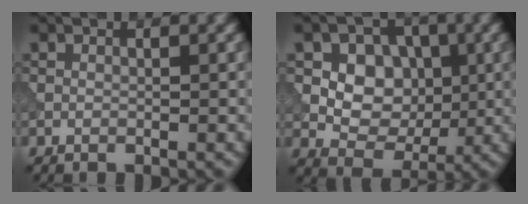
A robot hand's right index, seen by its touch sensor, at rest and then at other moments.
{"total": 5.4, "force": [0.5, 4.2, 3.3], "torque": [-0.050, -0.003, 0.002]}